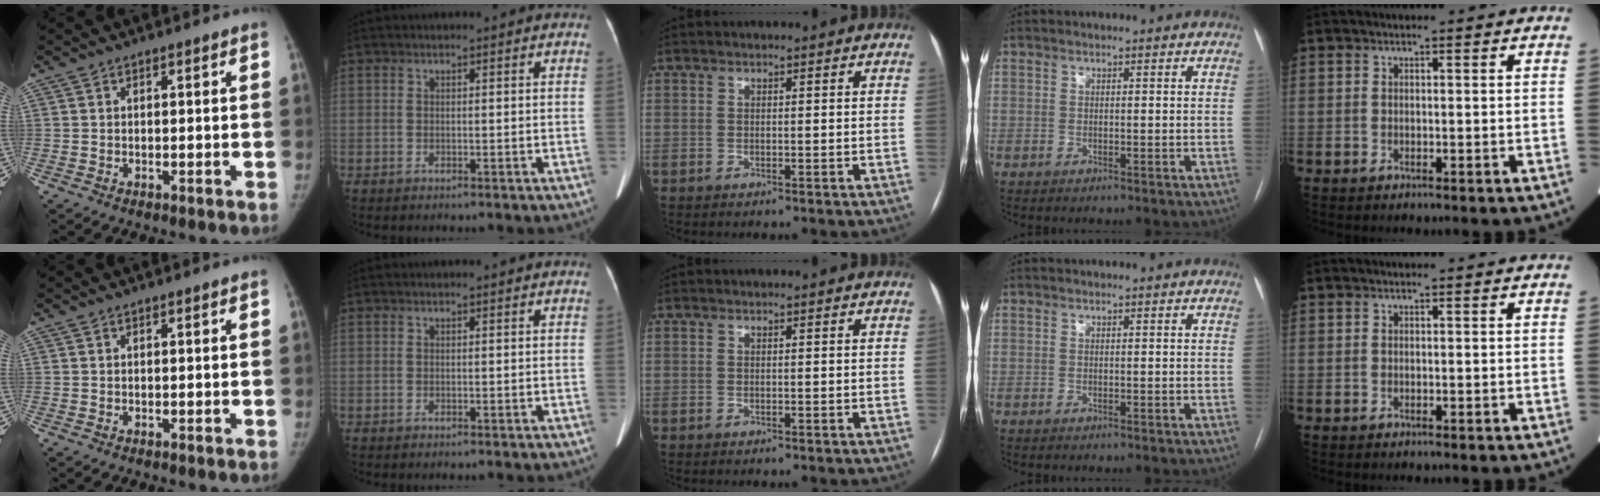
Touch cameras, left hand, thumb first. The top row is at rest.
{}